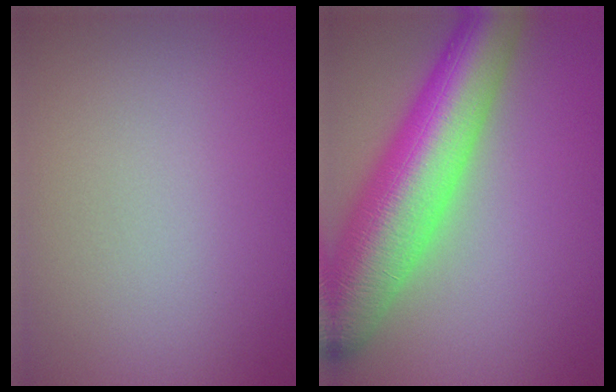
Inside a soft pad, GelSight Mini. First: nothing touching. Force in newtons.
{"total": 11.5, "press": 11.5, "slide": 0.4}